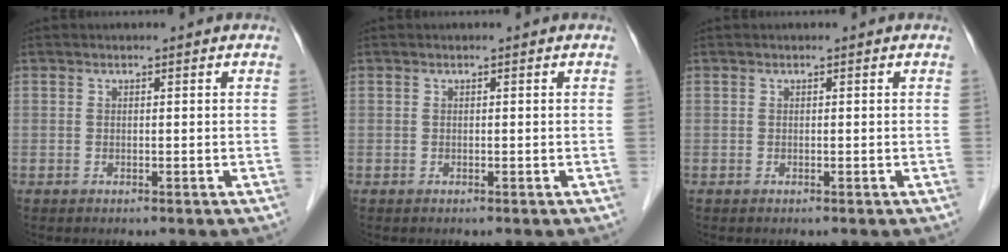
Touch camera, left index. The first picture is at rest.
{"total": 0.0}
{"total": 0.0}